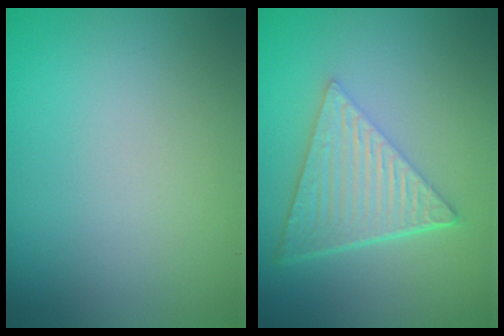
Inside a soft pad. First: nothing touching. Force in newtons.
{"total": 6.3, "press": 4.2, "slide": 4.7}